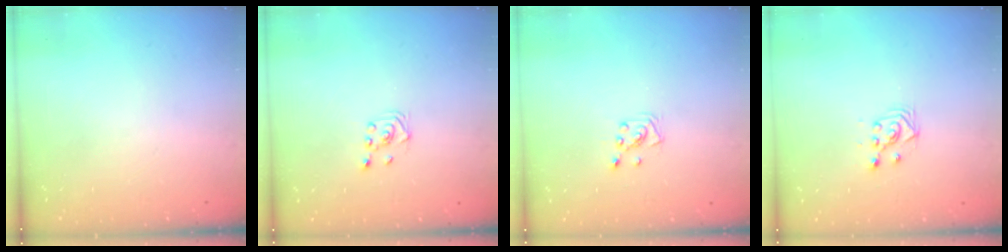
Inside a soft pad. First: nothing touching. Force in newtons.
{"total": 2.3, "press": 2.2, "slide": 0.7}
{"total": 4.3, "press": 4.3, "slide": 0.4}
{"total": 3.3, "press": 3.2, "slide": 0.8}